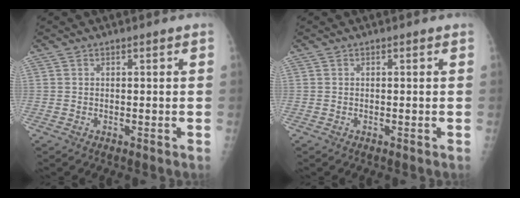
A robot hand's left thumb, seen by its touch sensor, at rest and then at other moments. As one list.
[{"total": 0.0}]